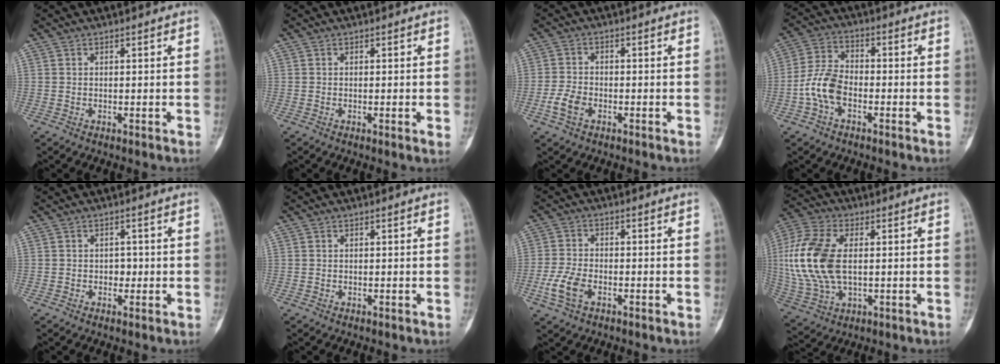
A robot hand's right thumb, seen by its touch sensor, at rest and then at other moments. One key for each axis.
{"total": 1.4, "fx": -0.3, "fy": 0.2, "fz": 1.4, "tx": -0.019, "ty": -0.003, "tz": -0.003}
{"total": 4.3, "fx": -1.9, "fy": 2.8, "fz": 2.7, "tx": -0.057, "ty": 0.011, "tz": -0.038}
{"total": 8.0, "fx": -2.7, "fy": 4.8, "fz": 5.9, "tx": -0.117, "ty": 0.028, "tz": -0.060}
{"total": 1.8, "fx": -0.3, "fy": 1.5, "fz": 1.1, "tx": 0.001, "ty": 0.006, "tz": -0.008}
{"total": 0.0}
{"total": 6.1, "fx": -2.5, "fy": 3.5, "fz": 4.4, "tx": -0.100, "ty": 0.009, "tz": -0.050}
{"total": 16.8, "fx": 1.3, "fy": 9.5, "fz": 13.7, "tx": -0.311, "ty": 0.004, "tz": 0.028}